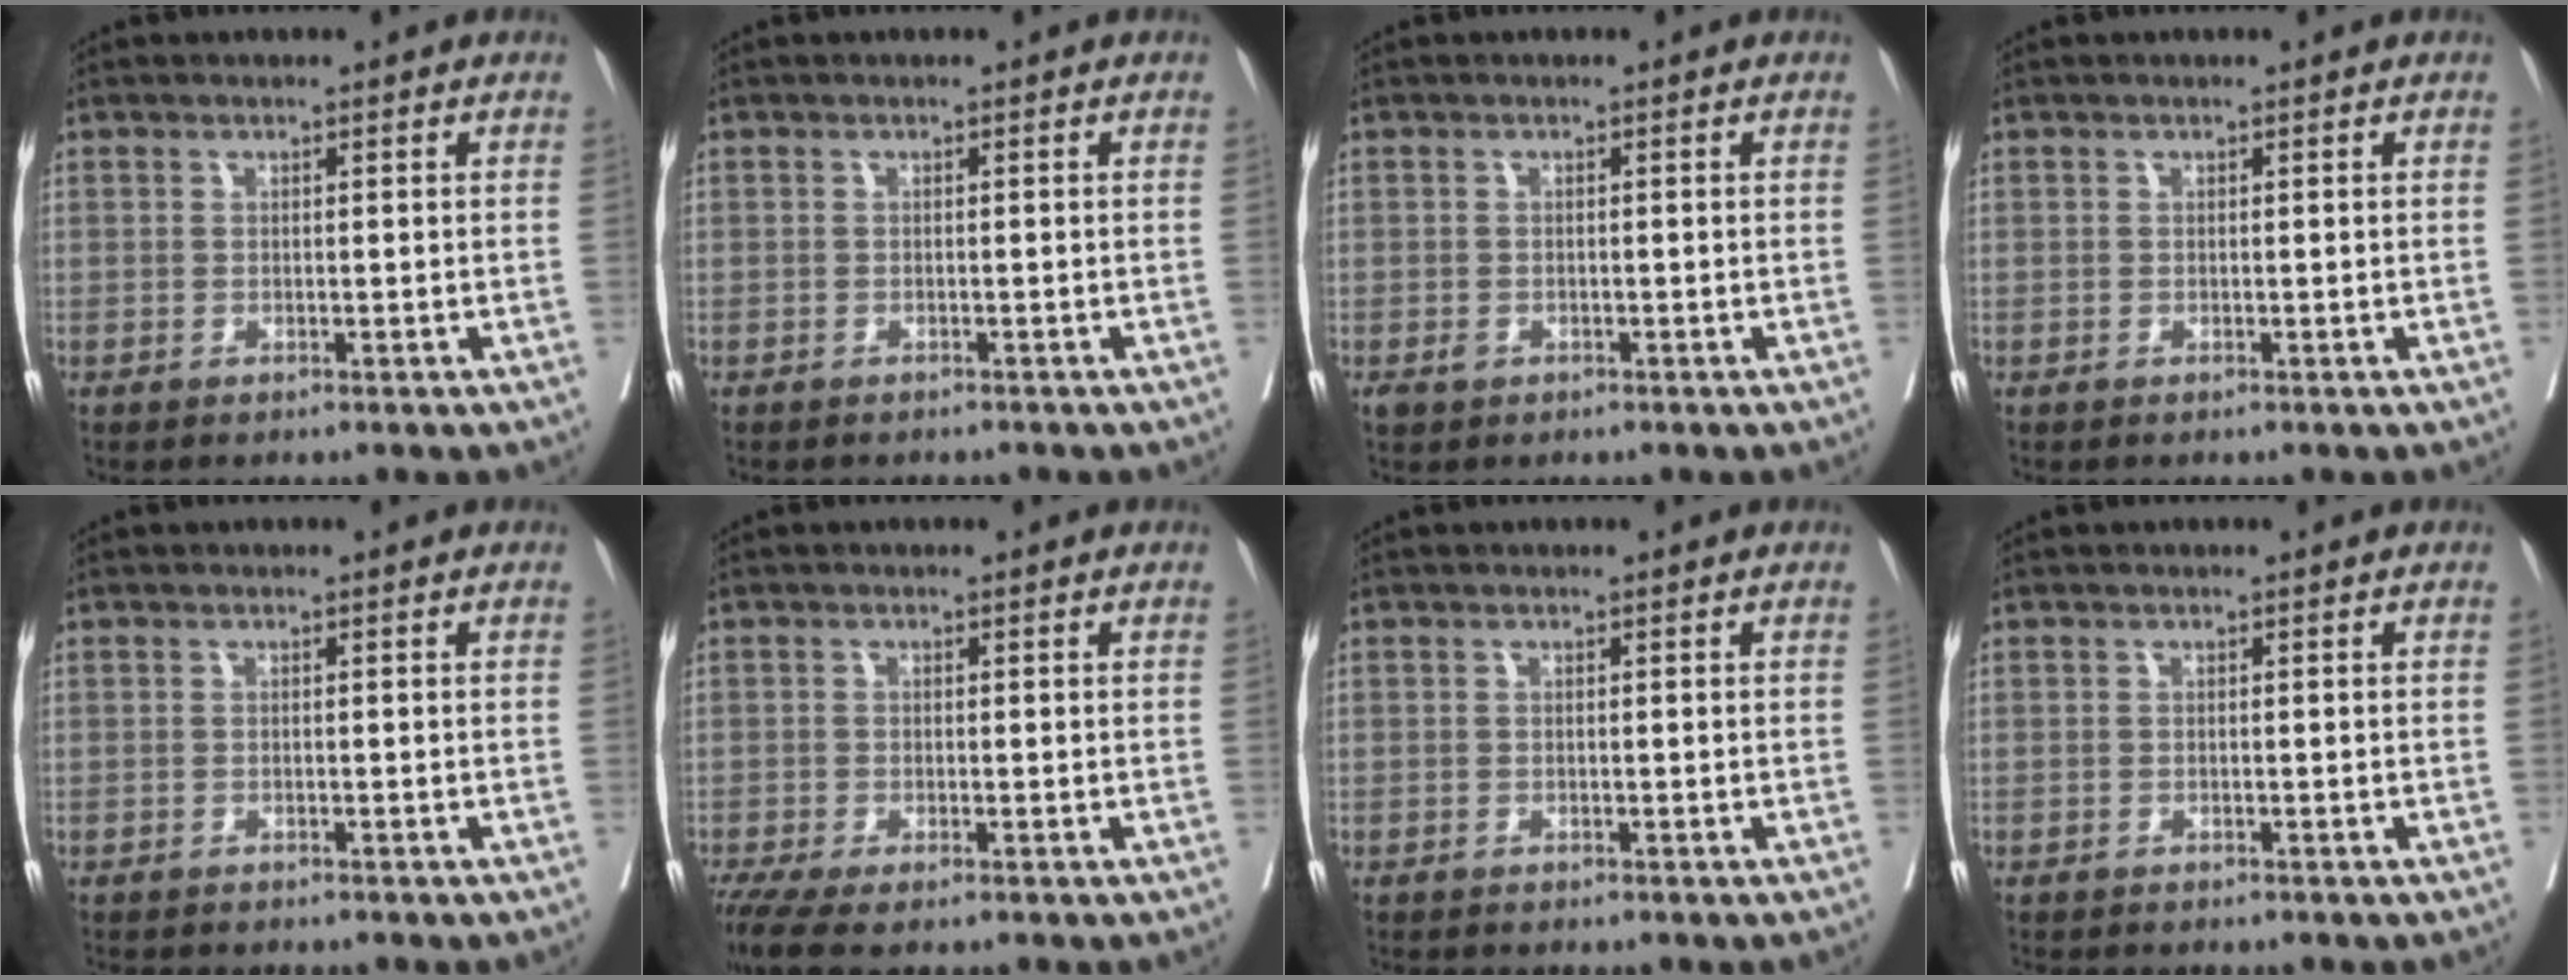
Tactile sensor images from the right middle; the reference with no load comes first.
{"total": 2.0, "force": [-1.8, 0.6, 0.5], "torque": [-0.011, -0.003, -0.024]}
{"total": 1.3, "force": [-0.6, 0.9, 0.6], "torque": [-0.012, 0.001, -0.004]}
{"total": 0.0}
{"total": 4.6, "force": [-4.2, 0.8, 1.6], "torque": [-0.019, -0.008, -0.060]}
{"total": 5.5, "force": [-4.2, 1.0, 3.4], "torque": [-0.059, -0.014, -0.075]}
{"total": 2.0, "force": [-1.9, 0.3, 0.7], "torque": [-0.012, -0.004, -0.025]}
{"total": 3.8, "force": [-3.5, 0.7, 1.4], "torque": [-0.019, -0.007, -0.049]}